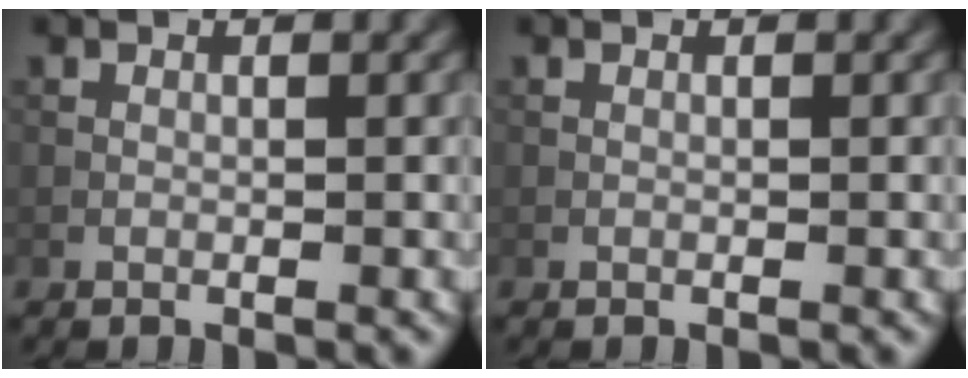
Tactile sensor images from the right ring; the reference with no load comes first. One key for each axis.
{"total": 0.0}